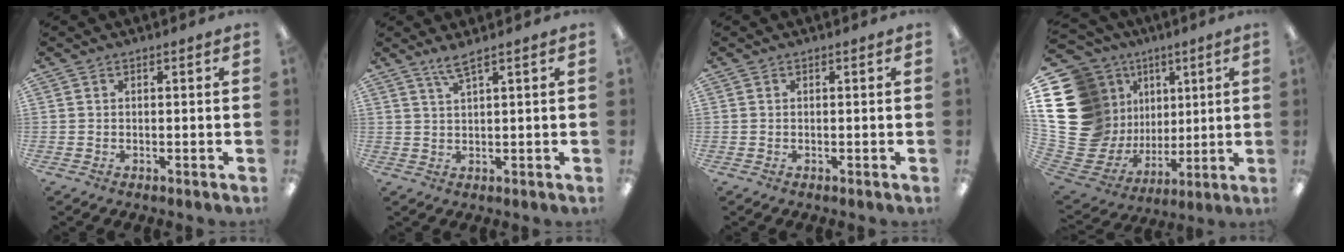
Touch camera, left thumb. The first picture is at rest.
{"total": 3.0, "force": [2.3, -0.1, 1.9], "torque": [-0.043, -0.002, 0.041]}
{"total": 0.0}
{"total": 22.3, "force": [6.2, 19.3, 9.3], "torque": [-0.206, -0.067, 0.166]}